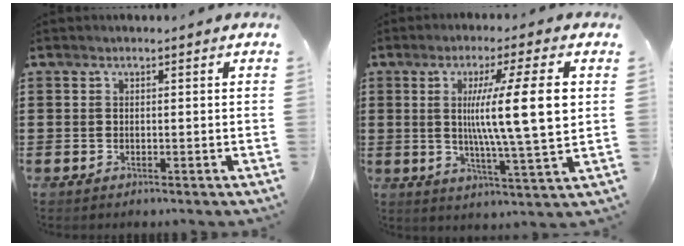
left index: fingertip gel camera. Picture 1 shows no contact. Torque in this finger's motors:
{"motor_torque": [2.14, 0.00, 0.79, 0.21]}